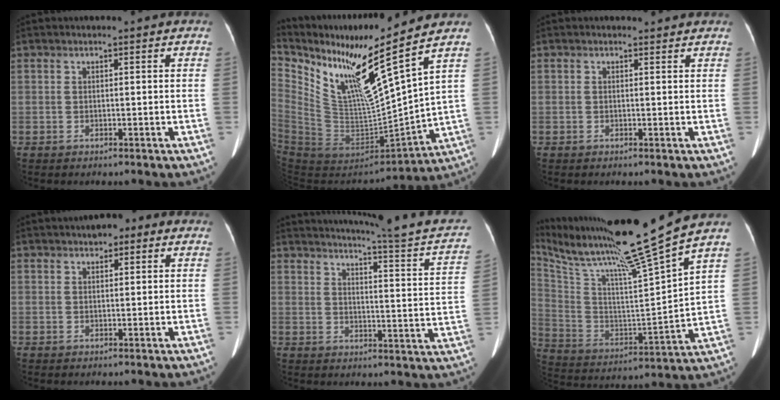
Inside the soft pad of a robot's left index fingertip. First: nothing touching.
{"total": 19.7, "force": [13.4, 1.2, 14.4], "torque": [-0.268, -0.018, 0.258]}
{"total": 1.0, "force": [0.9, 0.5, 0.0], "torque": [-0.010, 0.005, 0.010]}
{"total": 3.4, "force": [1.9, 1.7, 2.4], "torque": [-0.033, 0.016, 0.024]}
{"total": 19.5, "force": [17.4, -0.5, 8.7], "torque": [-0.129, -0.062, 0.203]}
{"total": 22.0, "force": [17.5, -2.4, 13.1], "torque": [-0.243, -0.037, 0.299]}